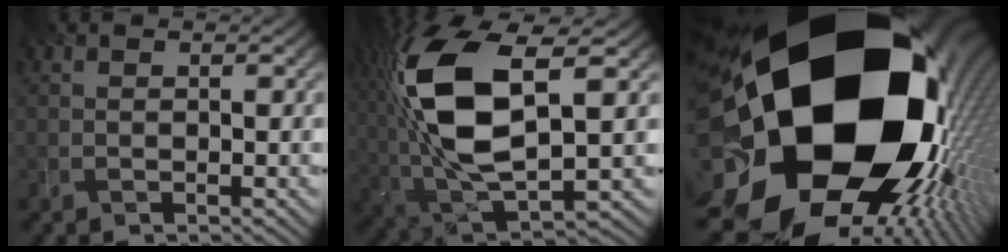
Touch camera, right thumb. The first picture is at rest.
{"total": 15.6, "force": [2.7, 7.0, 13.7], "torque": [-0.311, 0.005, 0.053]}
{"total": 24.4, "force": [-0.2, 17.8, 16.6], "torque": [-0.291, -0.110, -0.006]}